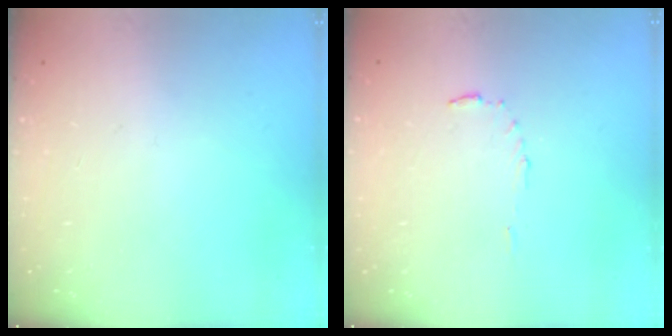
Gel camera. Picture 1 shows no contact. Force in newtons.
{"total": 4.2, "press": 4.1, "slide": 0.4}